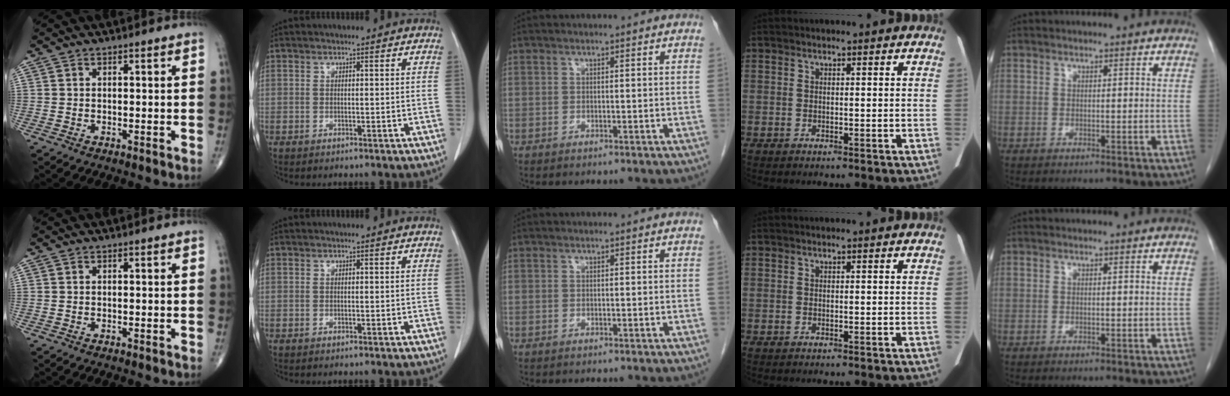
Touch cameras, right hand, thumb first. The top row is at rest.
{}